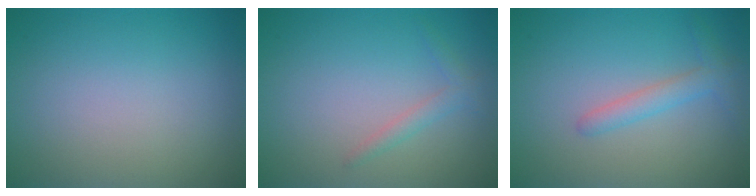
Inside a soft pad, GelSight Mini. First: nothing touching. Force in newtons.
{"total": 1.3, "press": 1.3, "slide": 0.0}
{"total": 2.1, "press": 2.1, "slide": 0.1}